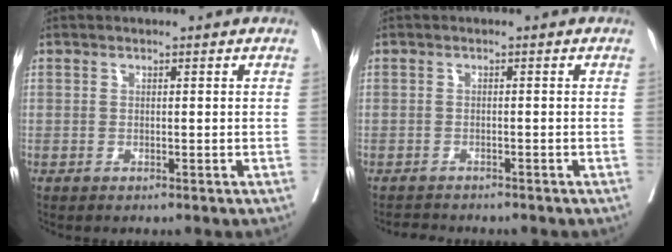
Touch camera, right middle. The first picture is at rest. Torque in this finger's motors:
{"motor_torque": [0.20, -0.20, -0.02, 0.00]}